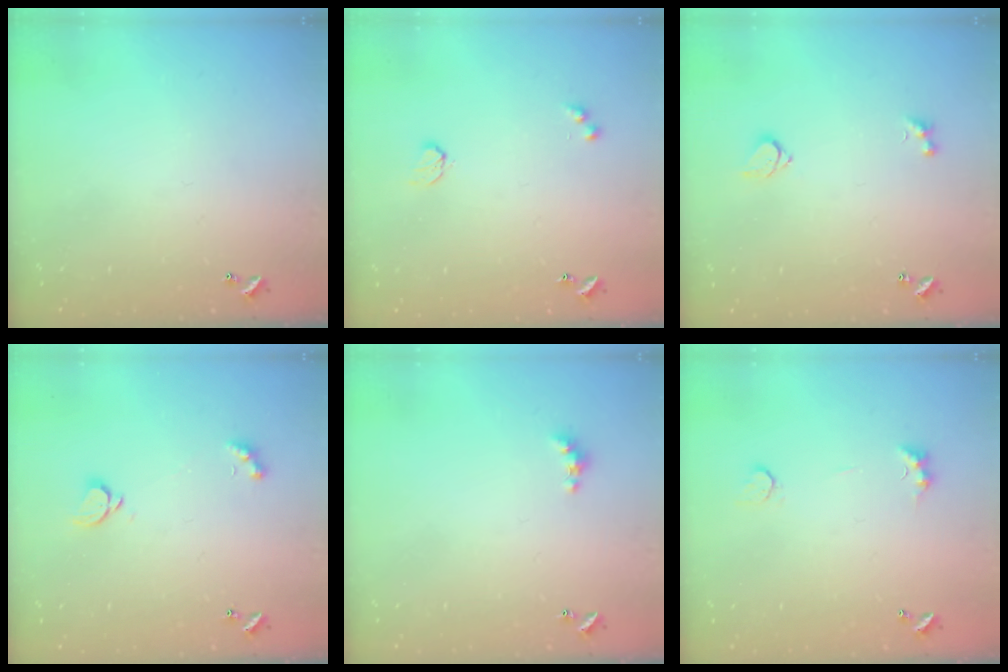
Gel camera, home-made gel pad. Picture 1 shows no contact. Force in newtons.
{"total": 2.9, "press": 2.9, "slide": 0.5}
{"total": 2.8, "press": 2.5, "slide": 1.3}
{"total": 1.8, "press": 1.7, "slide": 0.5}
{"total": 2.3, "press": 2.3, "slide": 0.5}
{"total": 2.7, "press": 2.6, "slide": 0.8}